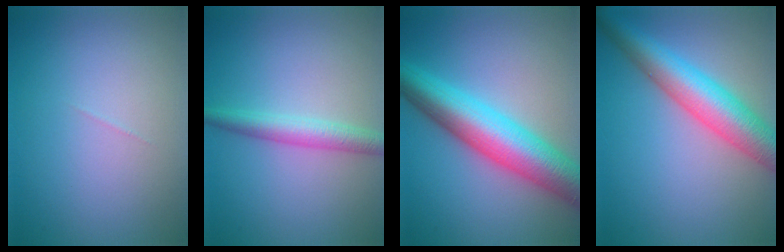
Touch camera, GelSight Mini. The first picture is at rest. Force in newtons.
{"total": 2.9, "press": 2.9, "slide": 0.0}
{"total": 9.3, "press": 9.3, "slide": 0.2}
{"total": 7.4, "press": 7.4, "slide": 0.3}